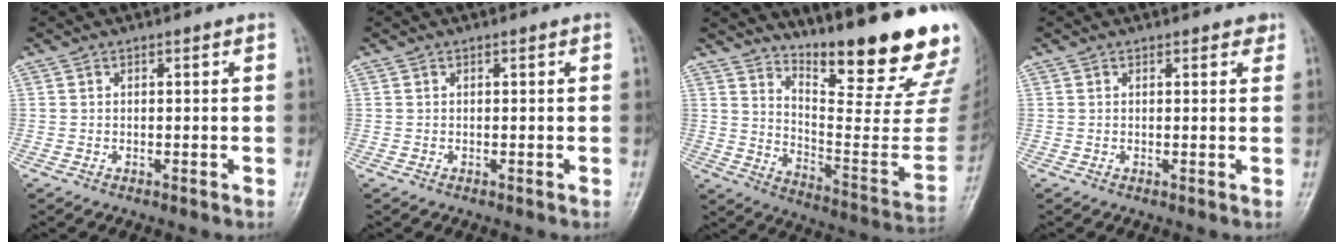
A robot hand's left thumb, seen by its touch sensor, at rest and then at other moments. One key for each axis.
{"total": 0.0}
{"total": 25.9, "fx": 20.0, "fy": 4.3, "fz": 15.9, "tx": -0.210, "ty": -0.158, "tz": 0.283}
{"total": 1.7, "fx": 1.3, "fy": 0.8, "fz": 0.8, "tx": 0.002, "ty": -0.005, "tz": 0.011}